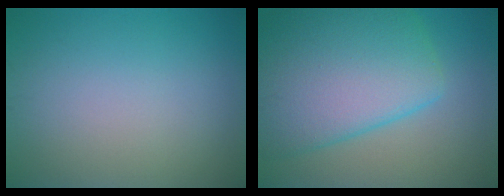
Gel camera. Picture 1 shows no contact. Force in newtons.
{"total": 10.3, "press": 10.3, "slide": 0.4}